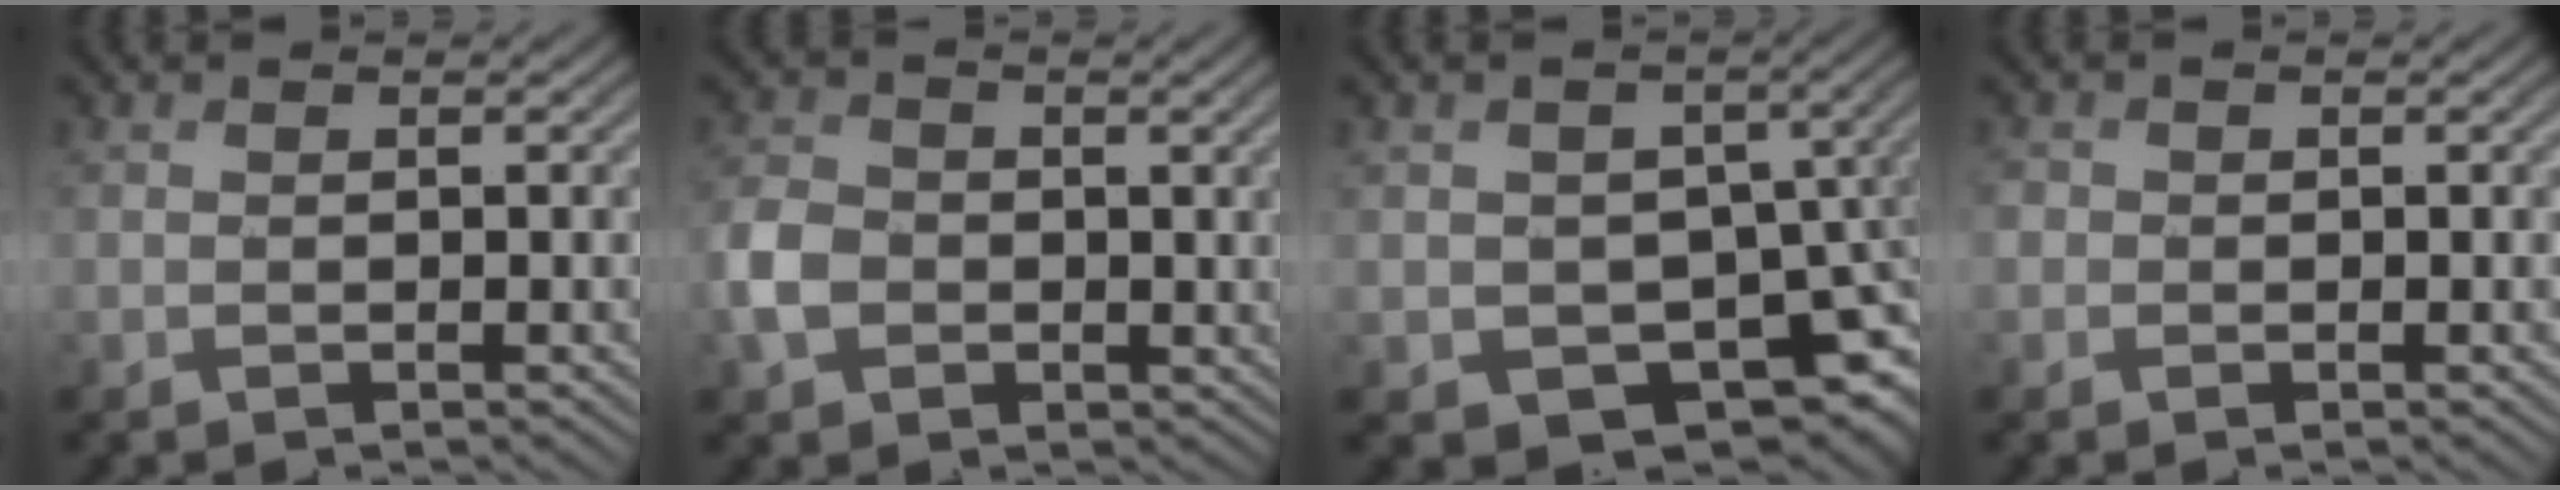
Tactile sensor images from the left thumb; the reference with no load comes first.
{"total": 5.2, "force": [-1.2, 4.3, 2.6], "torque": [-0.071, -0.003, -0.036]}
{"total": 9.3, "force": [-2.6, 6.8, 5.8], "torque": [-0.092, -0.037, -0.042]}
{"total": 1.3, "force": [-0.2, 1.3, 0.3], "torque": [-0.004, -0.005, -0.010]}